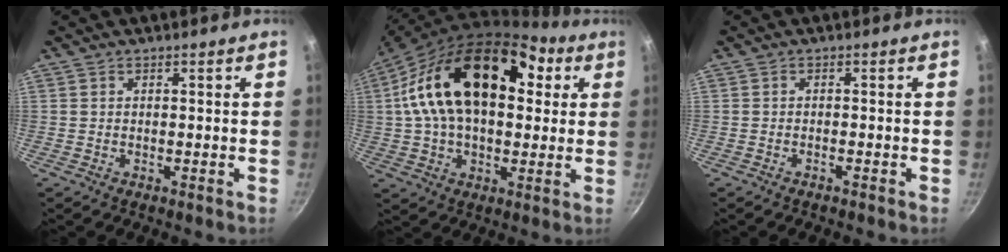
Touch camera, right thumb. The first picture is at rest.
{"total": 25.1, "force": [5.3, 15.5, 19.0], "torque": [-0.311, 0.031, 0.069]}
{"total": 0.7, "force": [-0.6, -0.1, 0.3], "torque": [-0.014, 0.005, -0.011]}